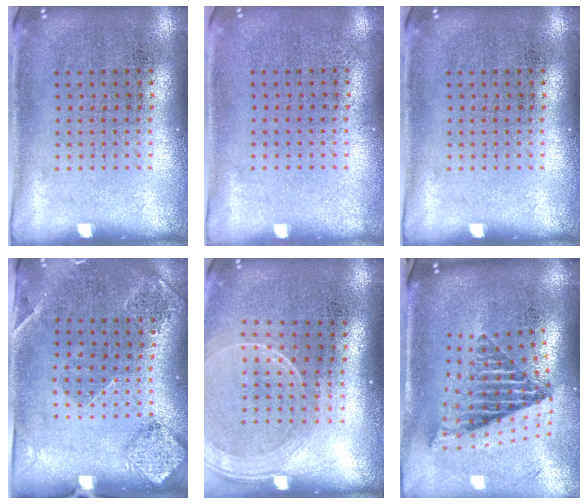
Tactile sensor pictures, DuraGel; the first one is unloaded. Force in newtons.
{"total": 0.0}
{"total": 0.0}
{"total": 1.6, "press": 1.5, "slide": 0.5}
{"total": 1.7, "press": 1.5, "slide": 0.8}
{"total": 2.7, "press": 1.7, "slide": 2.1}